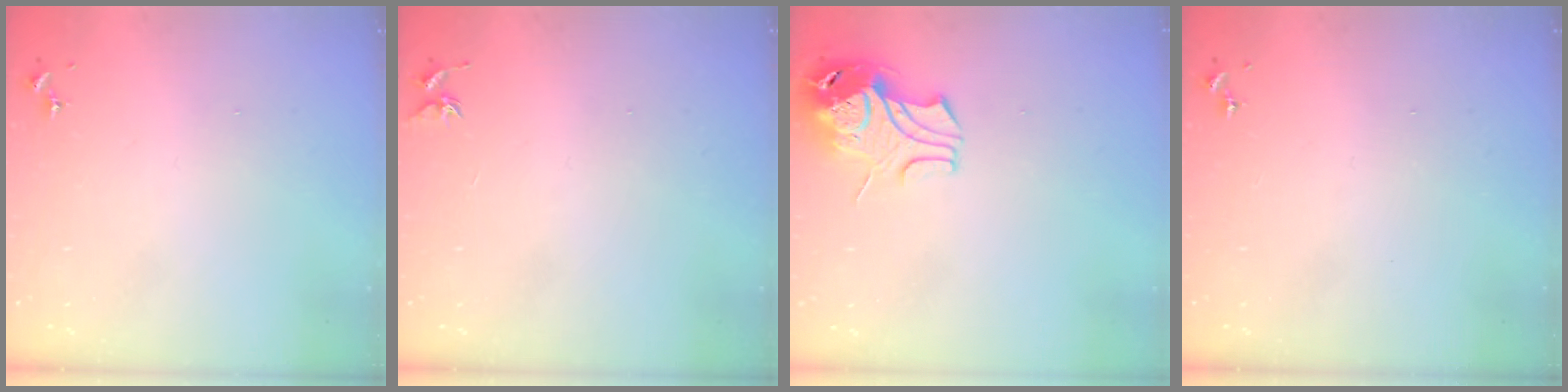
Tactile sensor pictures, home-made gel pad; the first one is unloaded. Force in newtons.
{"total": 3.7, "press": 3.7, "slide": 0.4}
{"total": 9.7, "press": 9.6, "slide": 1.4}
{"total": 0.0}